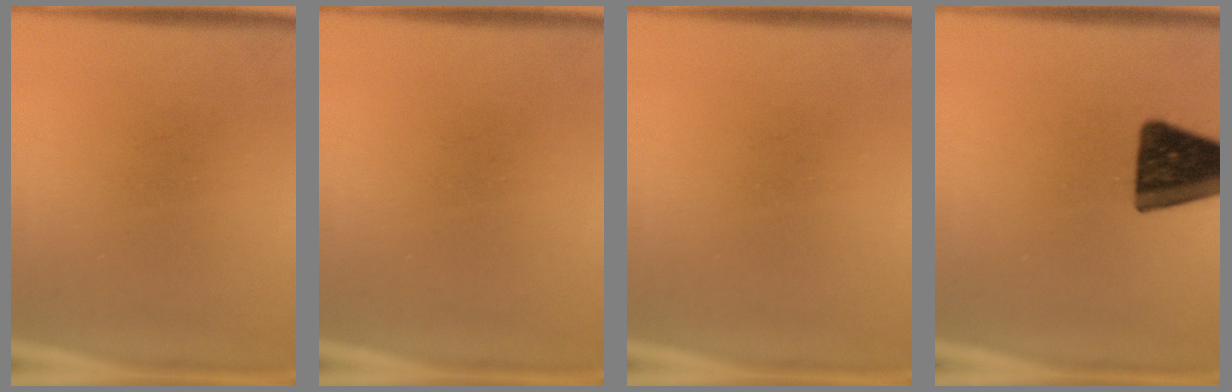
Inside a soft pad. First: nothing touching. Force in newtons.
{"total": 0.0}
{"total": 0.0}
{"total": 14.9}